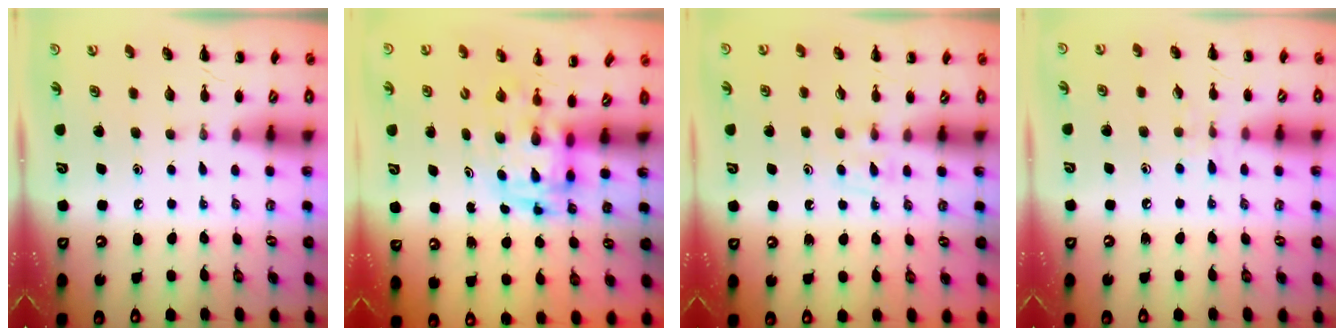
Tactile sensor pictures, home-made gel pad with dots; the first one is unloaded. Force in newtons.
{"total": 2.9, "press": 2.9, "slide": 0.6}
{"total": 3.9, "press": 3.6, "slide": 1.5}
{"total": 6.0, "press": 5.6, "slide": 2.1}